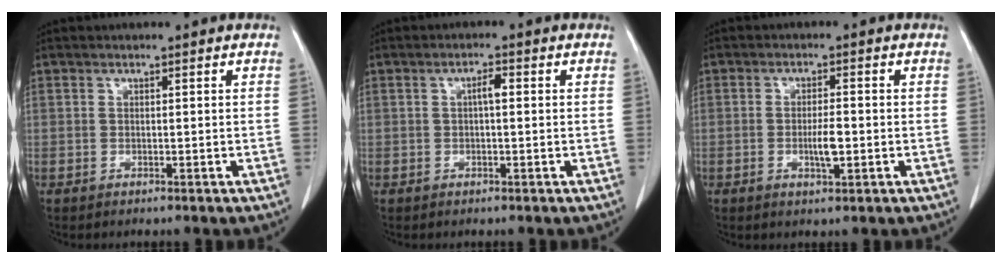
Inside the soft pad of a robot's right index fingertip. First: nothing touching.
{"total": 2.0, "force": [0.2, 0.5, 1.9], "torque": [-0.033, 0.005, 0.003]}
{"total": 3.7, "force": [-0.8, 0.8, 3.6], "torque": [-0.066, -0.002, -0.011]}